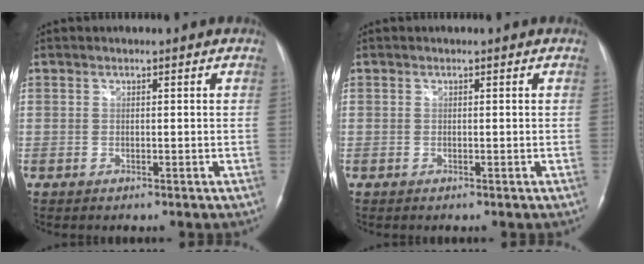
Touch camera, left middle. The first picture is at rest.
{"total": 0.0}